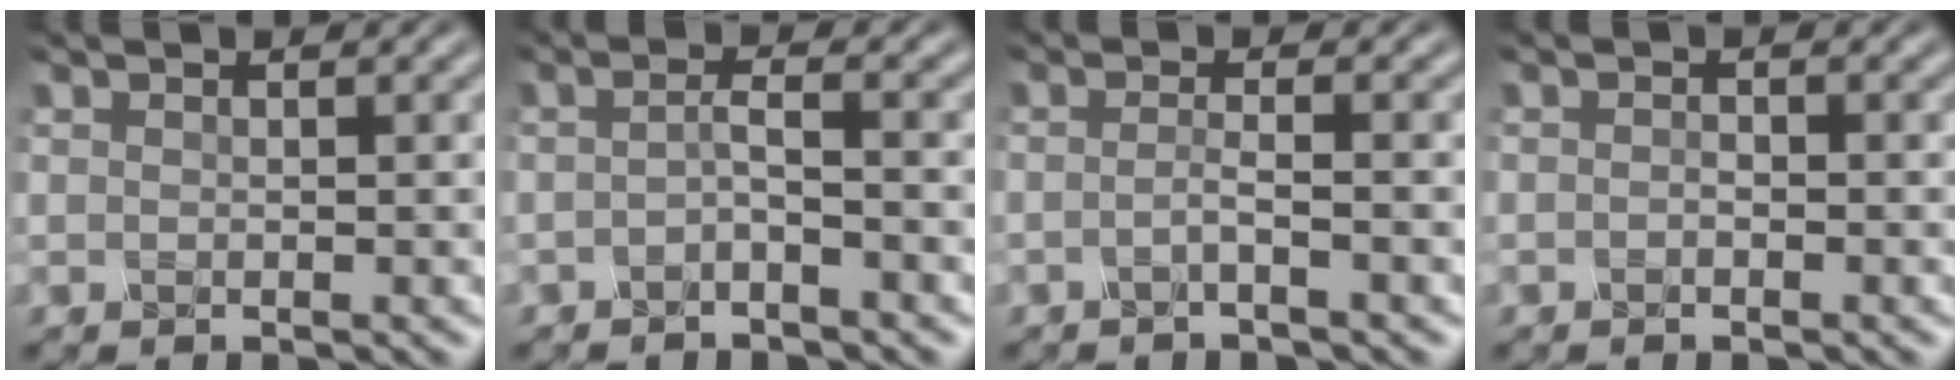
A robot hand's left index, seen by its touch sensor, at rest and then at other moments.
{"total": 1.8, "force": [-1.4, 0.1, 1.1], "torque": [-0.024, 0.000, -0.031]}
{"total": 1.6, "force": [-1.3, 0.2, 1.0], "torque": [-0.015, -0.002, -0.032]}
{"total": 0.9, "force": [-0.8, 0.3, 0.3], "torque": [-0.007, 0.001, -0.018]}